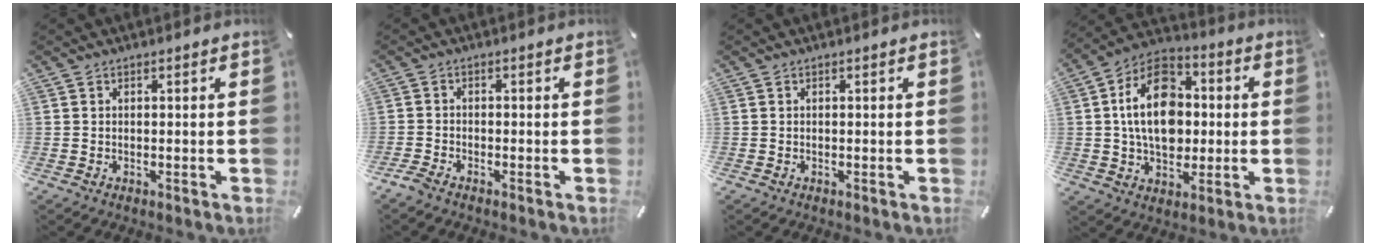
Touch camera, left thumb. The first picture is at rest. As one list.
[{"total": 2.0, "force": [-1.8, 0.3, 0.8], "torque": [-0.027, 0.002, -0.038]}, {"total": 0.0}, {"total": 16.9, "force": [0.6, 12.1, 11.8], "torque": [-0.227, 0.011, 0.007]}]